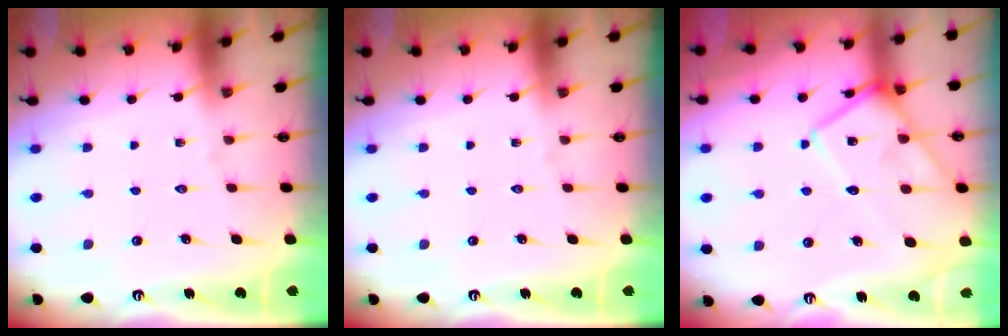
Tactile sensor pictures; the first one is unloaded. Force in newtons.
{"total": 0.0}
{"total": 15.2, "press": 15.1, "slide": 1.5}